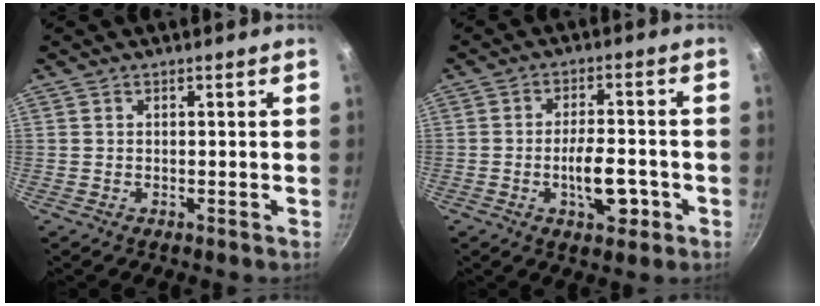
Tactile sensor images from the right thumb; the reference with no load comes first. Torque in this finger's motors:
{"motor_torque": [3.20, 1.81, 1.41, -1.30, 0.47]}